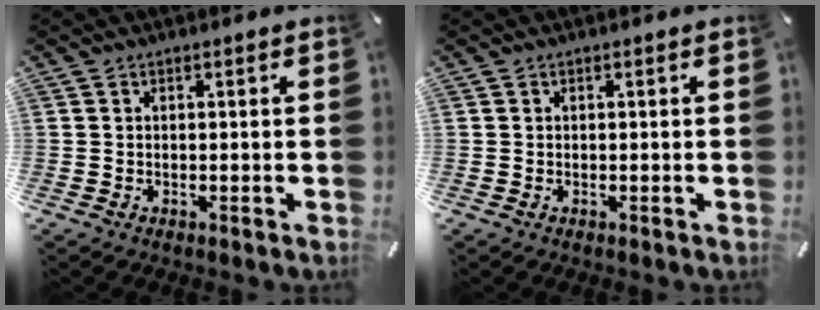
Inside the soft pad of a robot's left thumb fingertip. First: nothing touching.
{"total": 0.0}